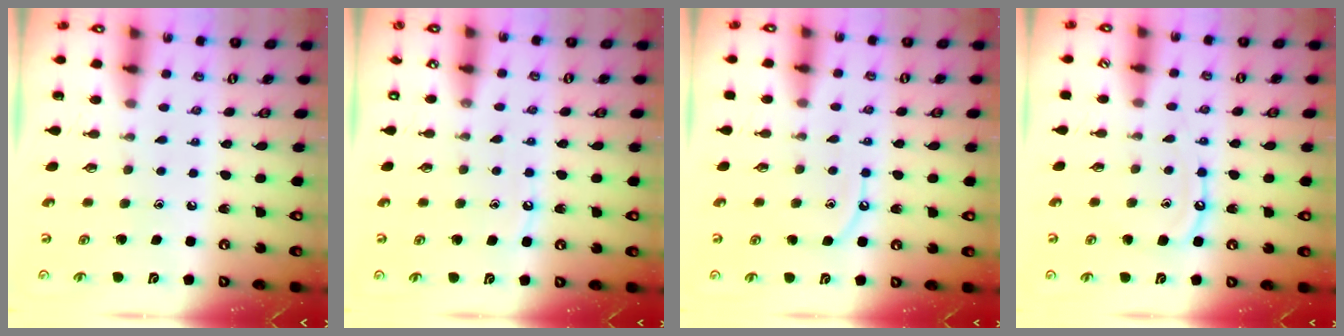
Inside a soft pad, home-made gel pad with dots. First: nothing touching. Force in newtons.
{"total": 5.3, "press": 5.2, "slide": 0.7}
{"total": 6.0, "press": 5.9, "slide": 0.7}
{"total": 8.1, "press": 8.1, "slide": 0.8}